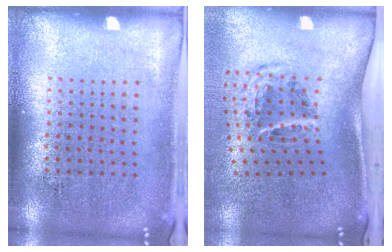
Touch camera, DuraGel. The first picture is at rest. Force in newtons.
{"total": 2.1, "press": 1.2, "slide": 1.7}